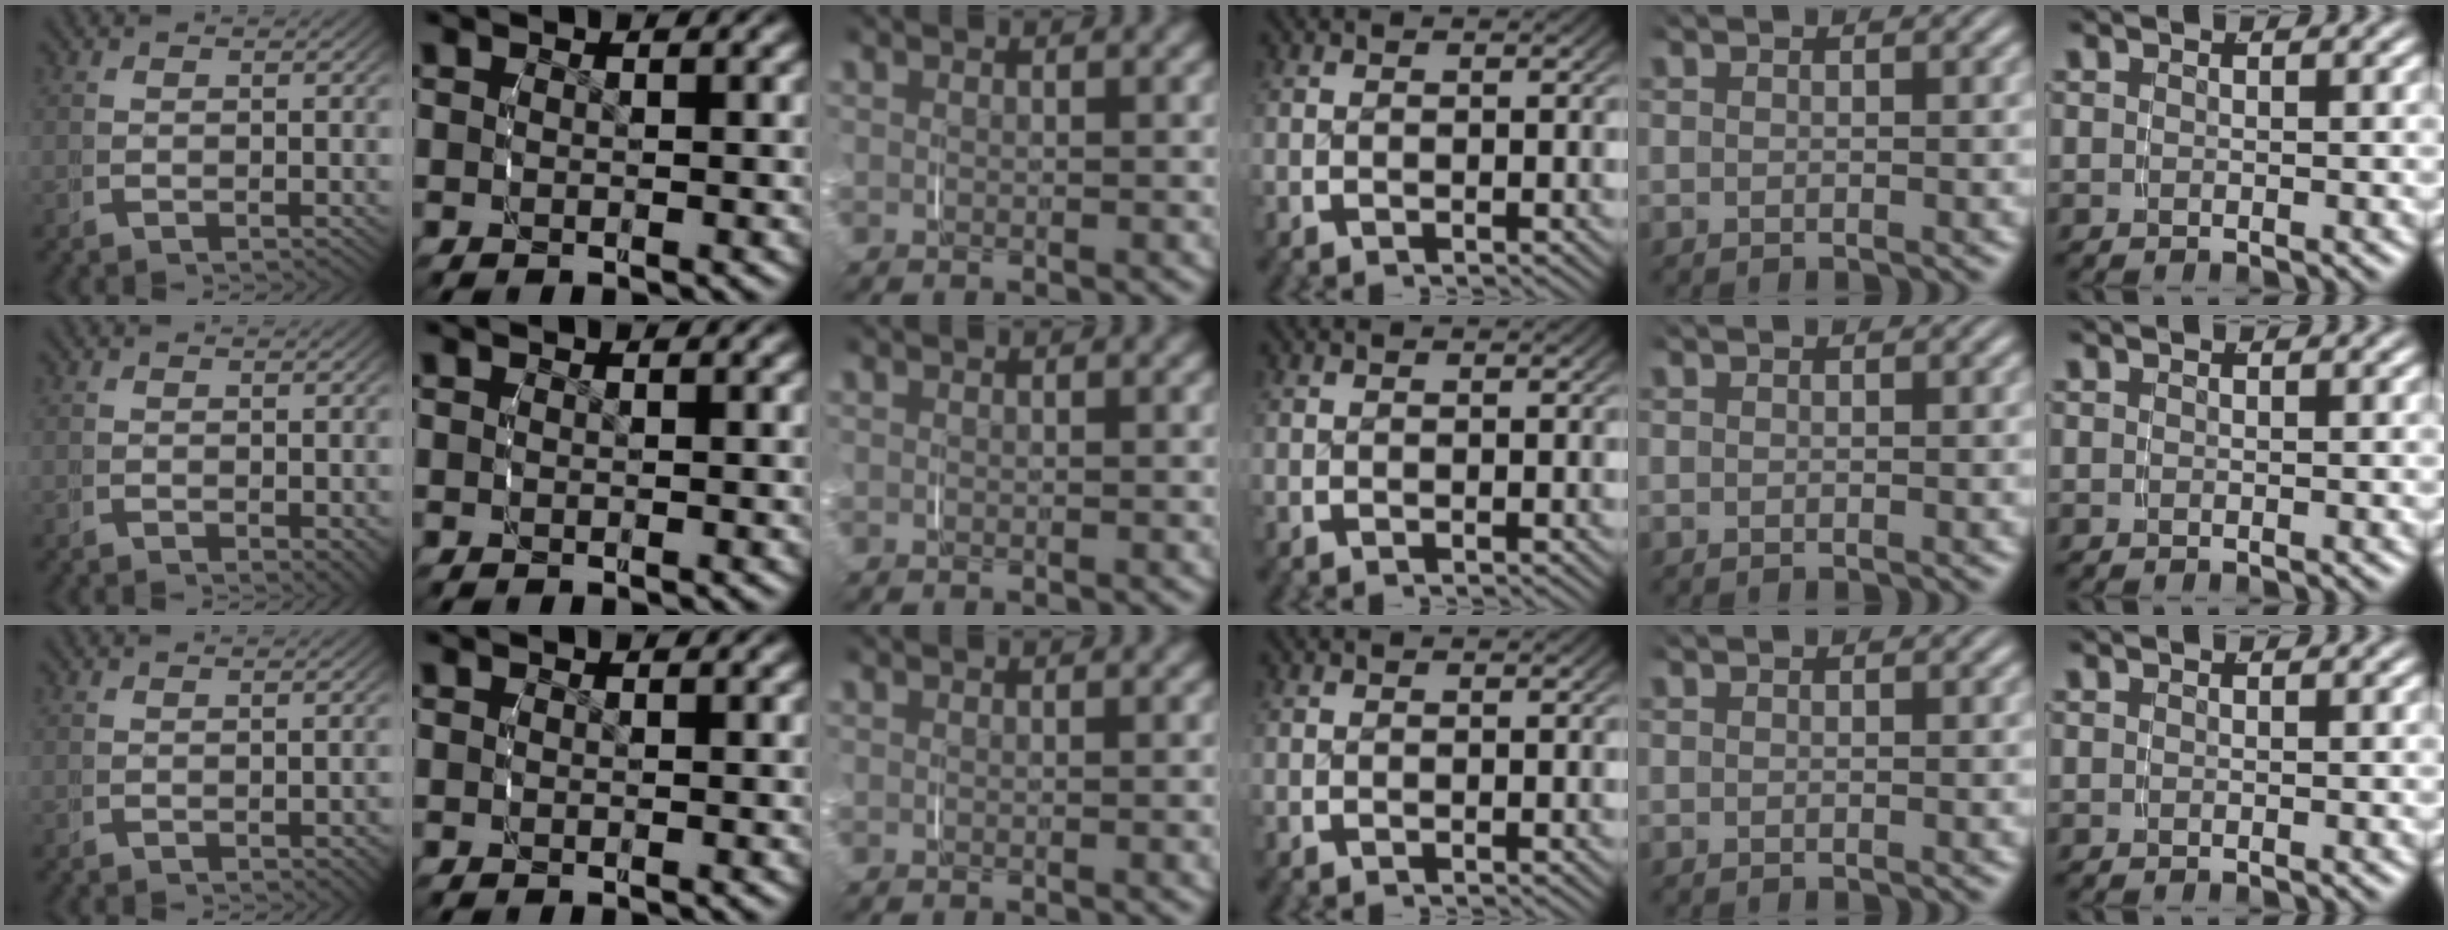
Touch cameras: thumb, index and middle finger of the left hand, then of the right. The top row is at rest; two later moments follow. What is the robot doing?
{"motion": "grasp_and_lifting", "object": "string"}